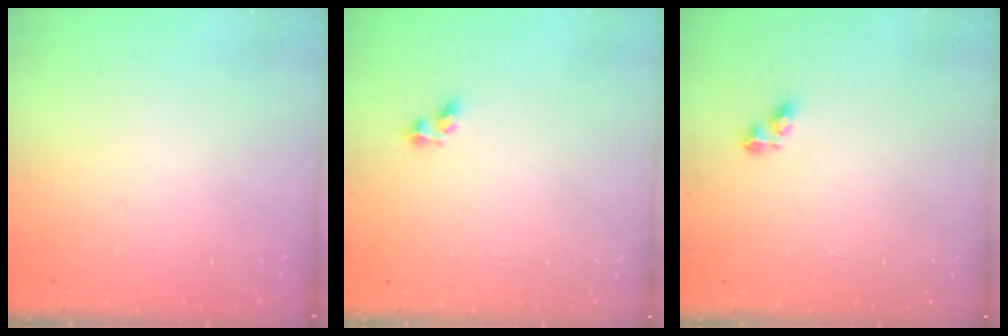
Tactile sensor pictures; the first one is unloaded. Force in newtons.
{"total": 3.5, "press": 3.4, "slide": 0.9}
{"total": 5.0, "press": 5.0, "slide": 0.6}